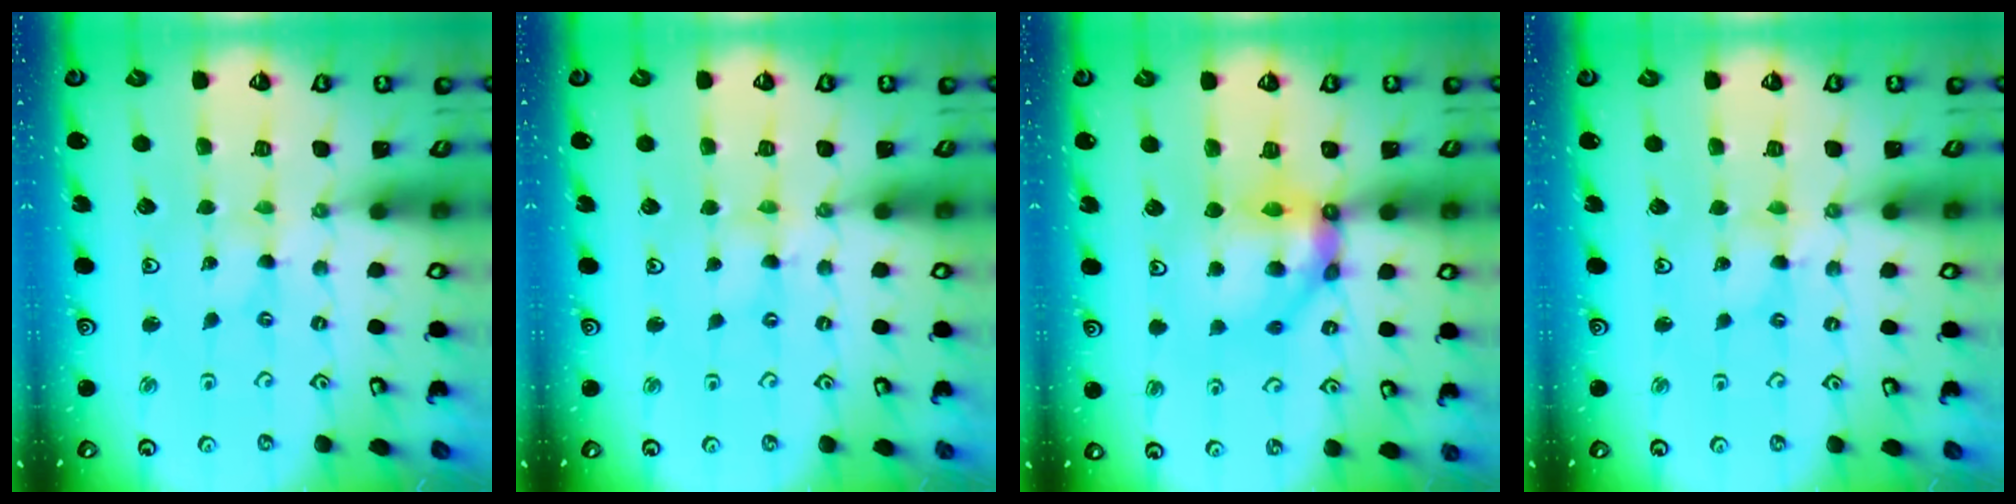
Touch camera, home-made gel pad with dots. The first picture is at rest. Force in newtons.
{"total": 1.3, "press": 1.3, "slide": 0.2}
{"total": 11.7, "press": 11.4, "slide": 2.5}
{"total": 1.1, "press": 1.1, "slide": 0.1}